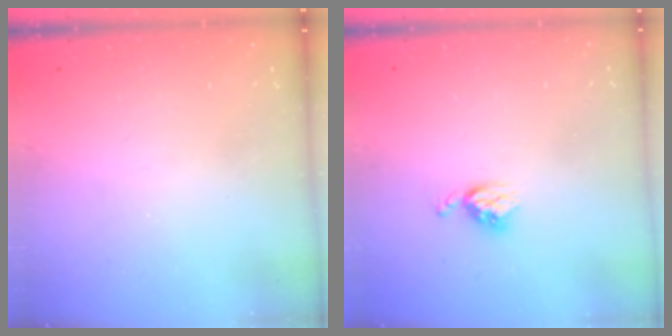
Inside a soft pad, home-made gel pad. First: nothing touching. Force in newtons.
{"total": 4.2, "press": 4.2, "slide": 0.5}